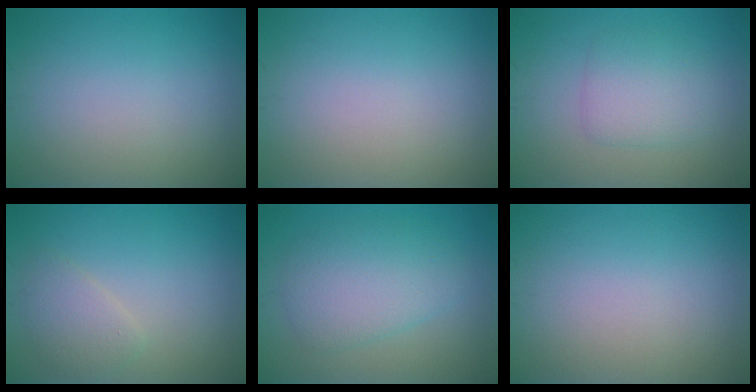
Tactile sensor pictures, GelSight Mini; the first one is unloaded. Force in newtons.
{"total": 0.0}
{"total": 3.0, "press": 3.0, "slide": 0.0}
{"total": 2.1, "press": 2.1, "slide": 0.1}
{"total": 4.6, "press": 4.6, "slide": 0.0}
{"total": 0.0}